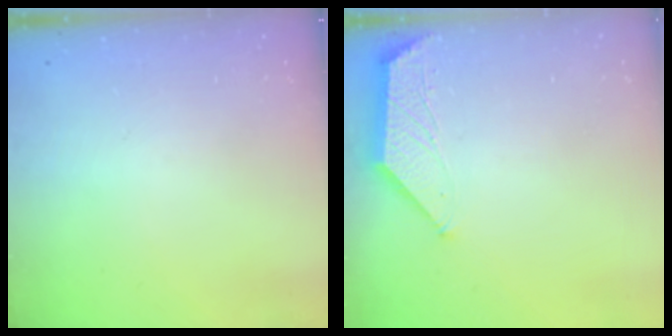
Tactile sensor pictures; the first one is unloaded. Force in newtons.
{"total": 1.8, "press": 1.8, "slide": 0.3}